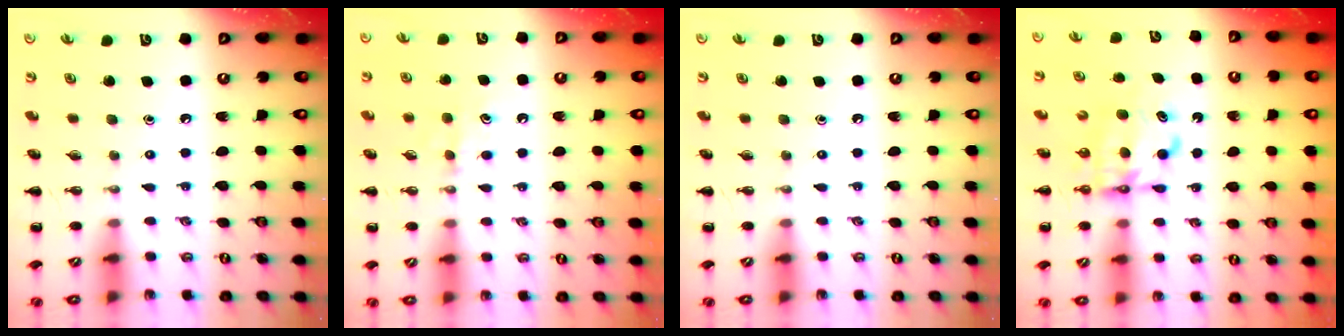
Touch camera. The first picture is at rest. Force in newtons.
{"total": 5.8, "press": 5.7, "slide": 1.5}
{"total": 0.0}
{"total": 6.1, "press": 6.1, "slide": 0.3}